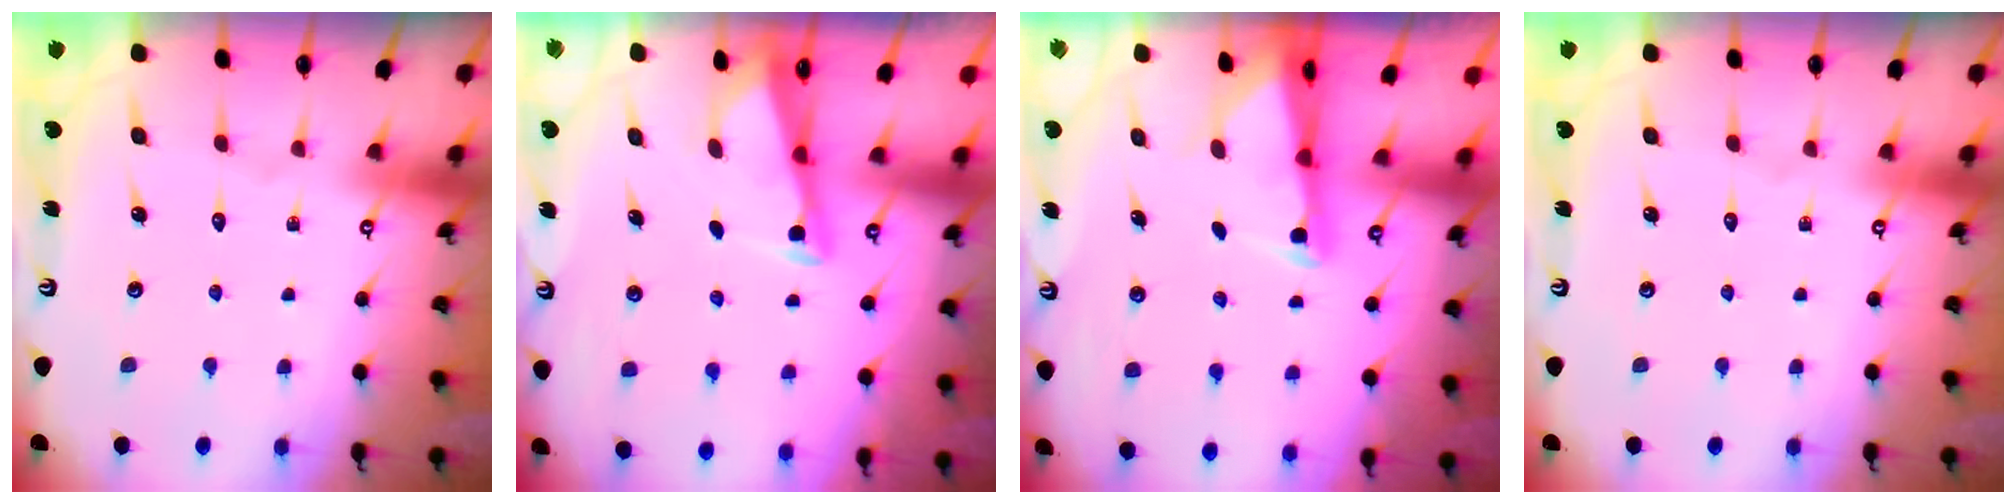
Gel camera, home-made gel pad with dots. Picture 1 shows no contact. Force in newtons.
{"total": 3.0, "press": 2.9, "slide": 0.3}
{"total": 2.5, "press": 2.5, "slide": 0.5}
{"total": 0.0}